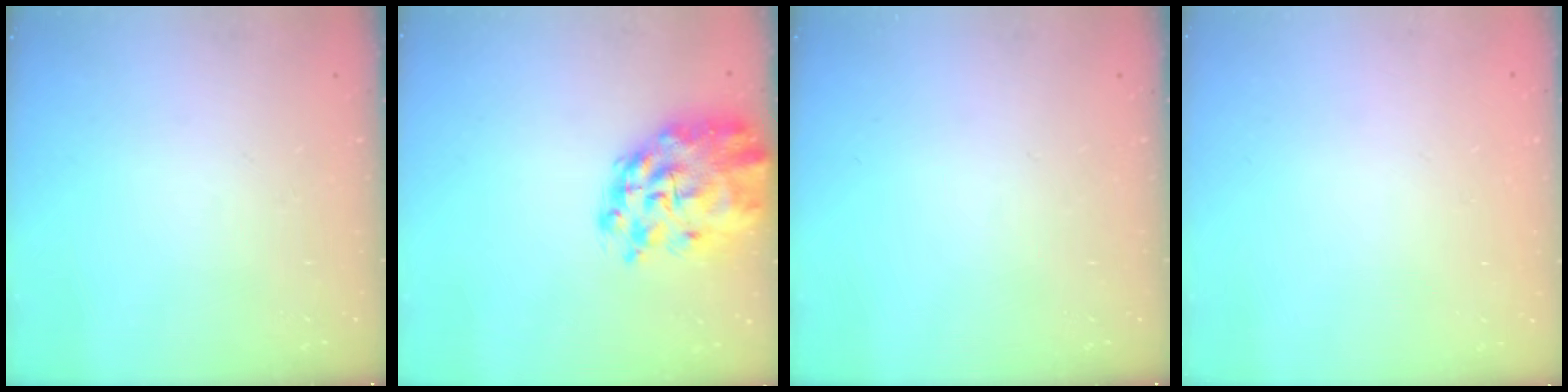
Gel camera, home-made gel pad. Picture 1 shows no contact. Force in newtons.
{"total": 11.7, "press": 11.2, "slide": 3.4}
{"total": 0.0}
{"total": 1.7, "press": 1.7, "slide": 0.2}